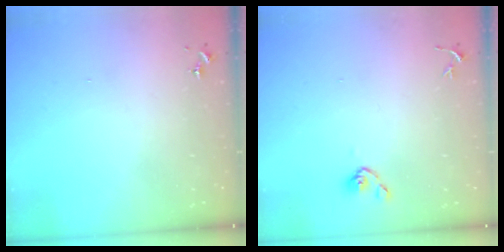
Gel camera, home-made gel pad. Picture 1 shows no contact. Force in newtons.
{"total": 4.3, "press": 4.2, "slide": 1.1}